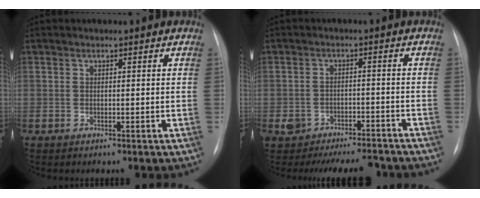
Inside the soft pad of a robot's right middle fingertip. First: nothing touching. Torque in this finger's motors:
{"motor_torque": [0.24, -0.24, 0.11, 0.06]}